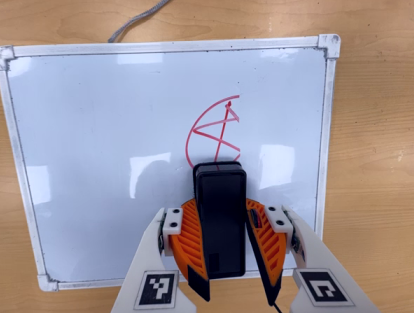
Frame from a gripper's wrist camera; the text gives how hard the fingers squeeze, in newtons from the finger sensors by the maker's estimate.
{"total": 9.0, "left": 9.0, "right": 9.1}